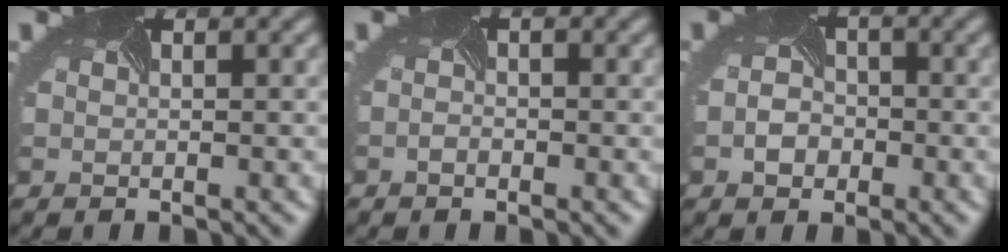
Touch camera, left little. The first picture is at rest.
{"total": 0.7, "force": [-0.7, 0.1, 0.2], "torque": [-0.005, -0.002, -0.009]}
{"total": 2.0, "force": [-1.0, 1.5, 0.9], "torque": [-0.018, -0.001, -0.020]}